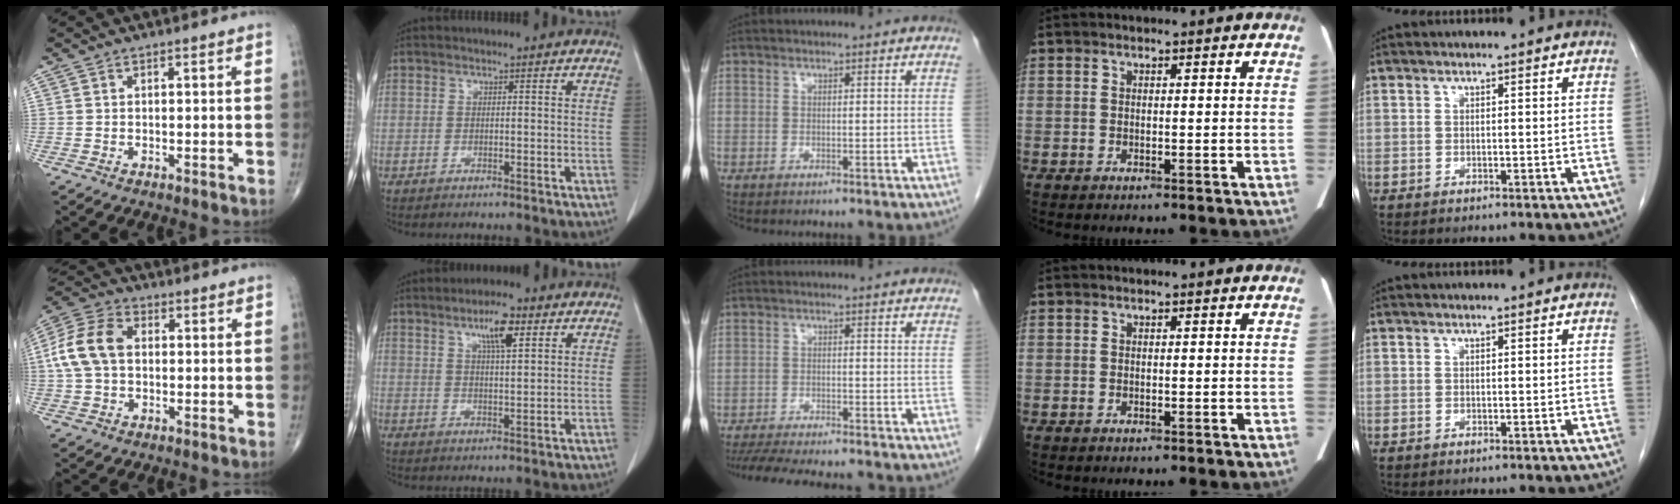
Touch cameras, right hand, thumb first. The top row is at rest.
{"thumb": {"total": 10.9, "force": [0.7, 7.5, 7.8], "torque": [-0.160, 0.029, 0.008]}, "index": {"total": 5.7, "force": [3.0, 1.1, 4.7], "torque": [-0.083, 0.002, 0.050]}, "middle": {"total": 13.6, "force": [-12.1, 1.8, 5.9], "torque": [-0.102, -0.019, -0.169]}}